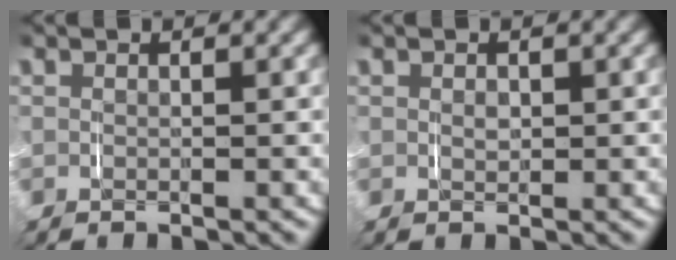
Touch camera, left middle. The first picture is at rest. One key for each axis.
{"total": 0.7, "fx": 0.0, "fy": 0.5, "fz": 0.4, "tx": -0.008, "ty": -0.007, "tz": 0.004}